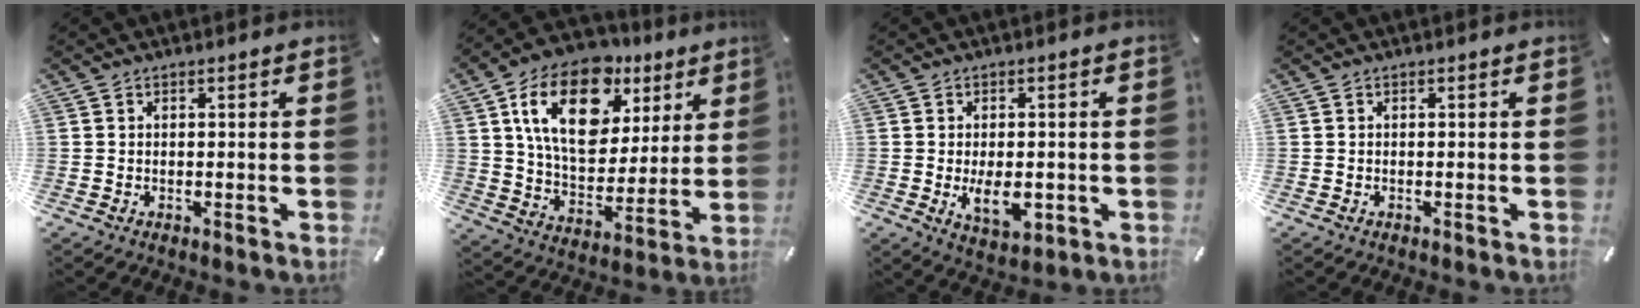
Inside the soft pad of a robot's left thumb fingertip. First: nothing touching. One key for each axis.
{"total": 20.1, "fx": 9.6, "fy": 12.9, "fz": 12.2, "tx": -0.210, "ty": -0.036, "tz": 0.170}
{"total": 7.6, "fx": -1.5, "fy": 4.3, "fz": 6.1, "tx": -0.108, "ty": -0.013, "tz": -0.030}
{"total": 0.0}